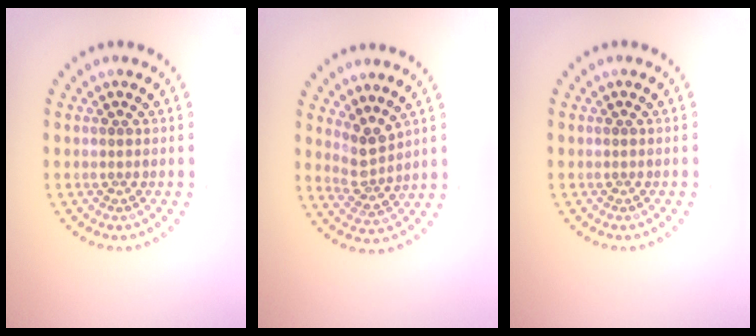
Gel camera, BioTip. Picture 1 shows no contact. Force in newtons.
{"total": 2.6, "press": 2.0, "slide": 1.7}
{"total": 0.0}